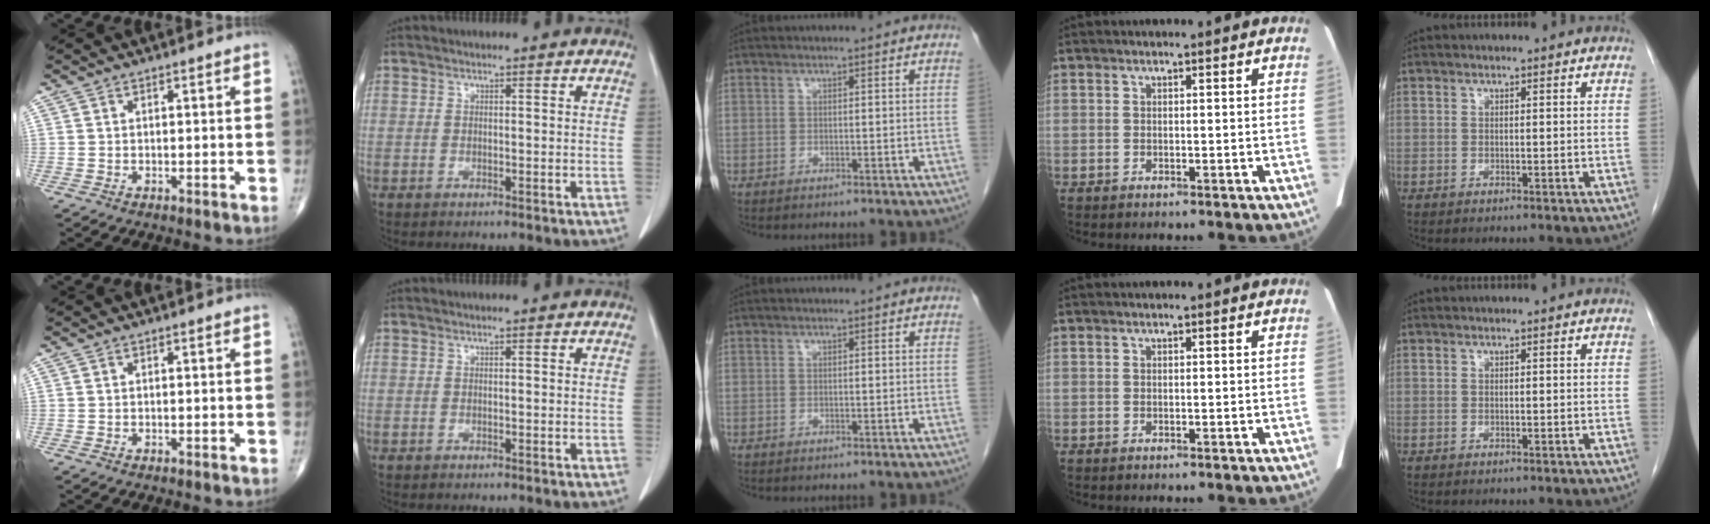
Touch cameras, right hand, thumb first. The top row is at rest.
{}